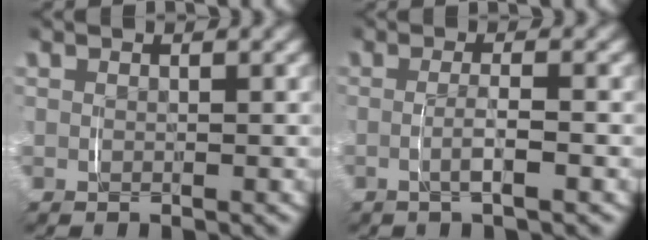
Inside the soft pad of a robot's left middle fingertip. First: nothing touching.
{"total": 2.0, "force": [-0.7, 0.0, 1.9], "torque": [-0.033, -0.001, -0.013]}